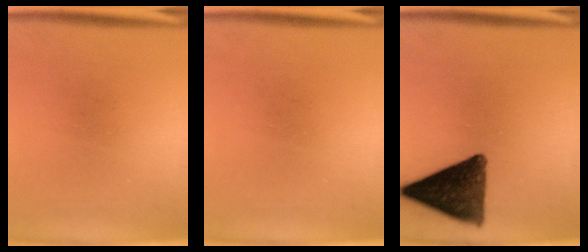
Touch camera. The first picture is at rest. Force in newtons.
{"total": 0.0}
{"total": 13.0}